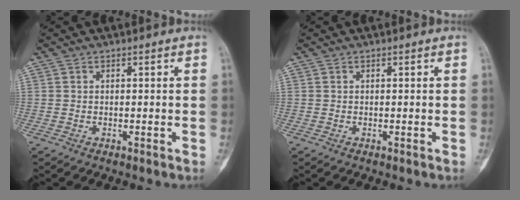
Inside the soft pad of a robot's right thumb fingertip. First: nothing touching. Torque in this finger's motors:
{"motor_torque": [0.24, -0.03, 0.26, -0.07, 0.13]}